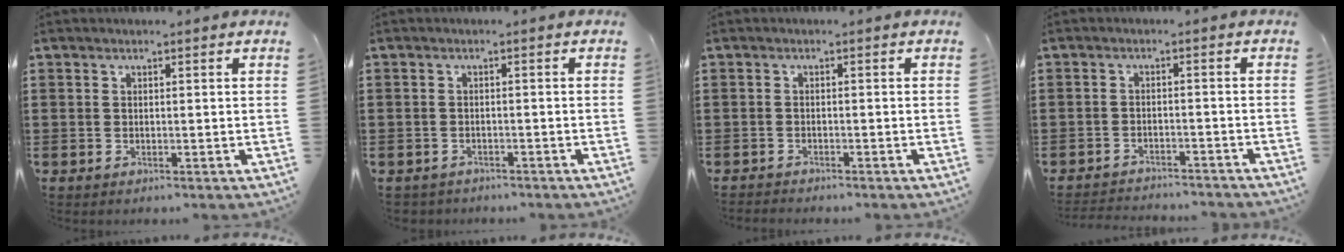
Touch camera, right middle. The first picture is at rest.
{"total": 1.2, "force": [-1.2, 0.2, -0.1], "torque": [-0.004, -0.002, -0.026]}
{"total": 0.9, "force": [-0.9, 0.0, 0.0], "torque": [-0.002, 0.000, -0.019]}
{"total": 2.6, "force": [-2.6, 0.0, 0.1], "torque": [-0.007, -0.002, -0.055]}